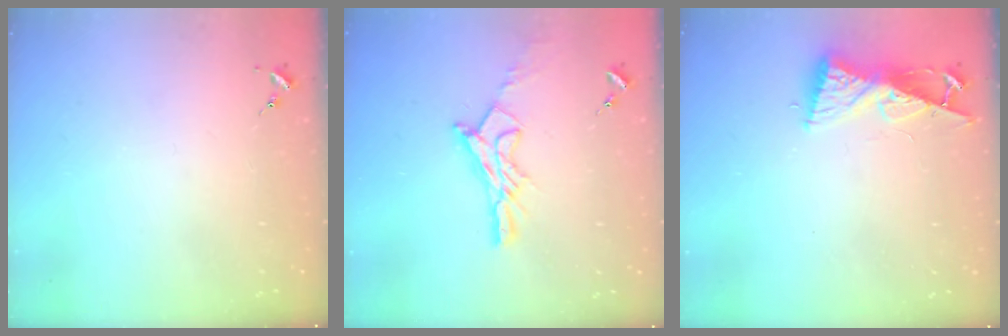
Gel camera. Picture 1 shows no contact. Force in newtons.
{"total": 12.1, "press": 12.1, "slide": 0.7}
{"total": 8.6, "press": 8.6, "slide": 0.7}